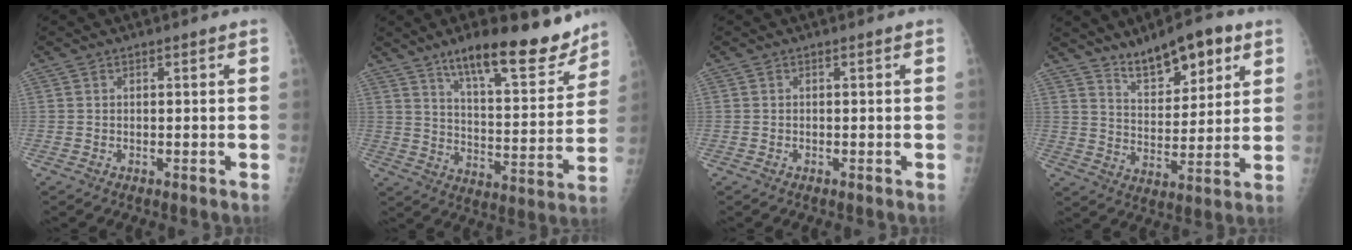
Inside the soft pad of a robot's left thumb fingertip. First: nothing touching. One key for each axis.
{"total": 18.4, "fx": 13.4, "fy": 5.4, "fz": 11.5, "tx": -0.128, "ty": -0.078, "tz": 0.211}
{"total": 0.0}
{"total": 12.2, "fx": 8.0, "fy": 4.9, "fz": 7.8, "tx": -0.095, "ty": -0.042, "tz": 0.136}